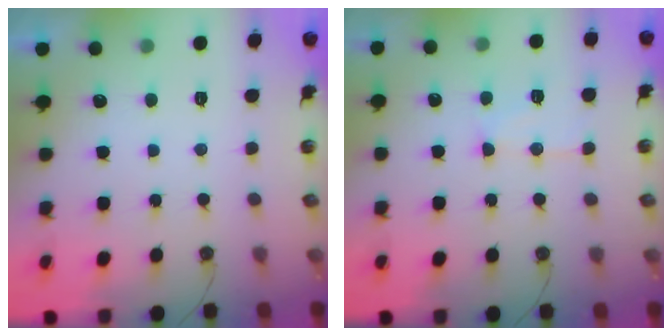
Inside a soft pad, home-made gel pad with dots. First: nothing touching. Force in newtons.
{"total": 10.9, "press": 10.8, "slide": 0.9}